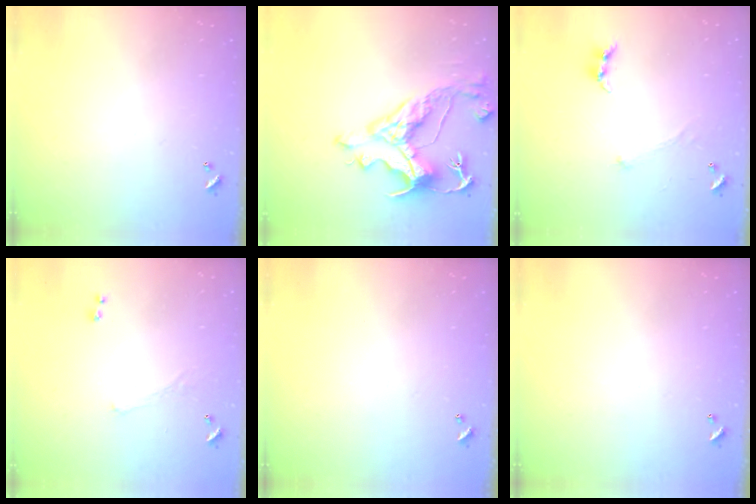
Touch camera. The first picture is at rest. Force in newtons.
{"total": 9.9, "press": 9.7, "slide": 1.7}
{"total": 0.6, "press": 0.4, "slide": 0.4}
{"total": 0.7, "press": 0.2, "slide": 0.7}
{"total": 0.0}
{"total": 0.0}